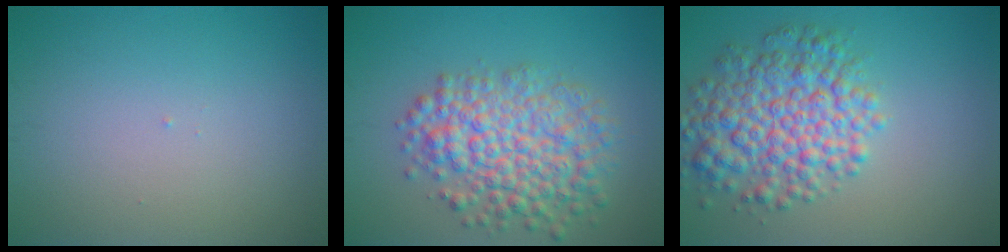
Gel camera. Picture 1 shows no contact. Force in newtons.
{"total": 7.0, "press": 7.0, "slide": 0.2}
{"total": 7.1, "press": 7.1, "slide": 0.2}